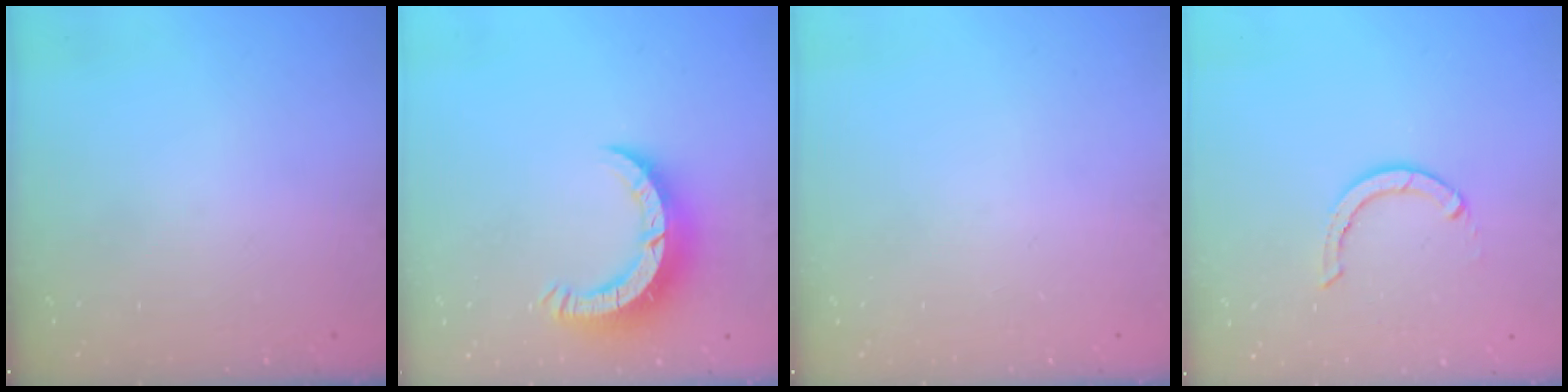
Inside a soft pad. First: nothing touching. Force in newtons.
{"total": 8.6, "press": 8.5, "slide": 0.8}
{"total": 0.0}
{"total": 2.9, "press": 2.9, "slide": 0.1}